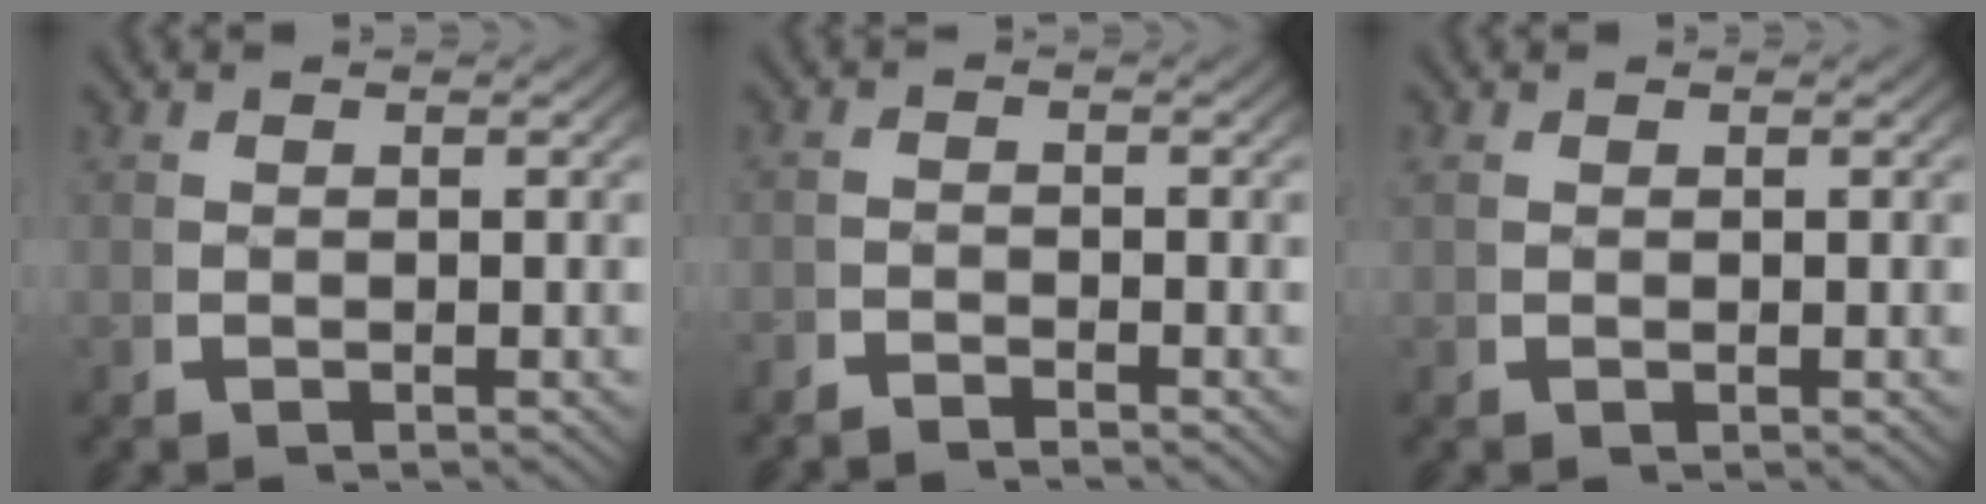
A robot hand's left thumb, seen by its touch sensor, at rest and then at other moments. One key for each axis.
{"total": 1.5, "fx": -1.5, "fy": 0.3, "fz": -0.1, "tx": 0.009, "ty": -0.005, "tz": -0.034}
{"total": 0.5, "fx": 0.4, "fy": 0.1, "fz": 0.3, "tx": -0.014, "ty": -0.003, "tz": 0.011}